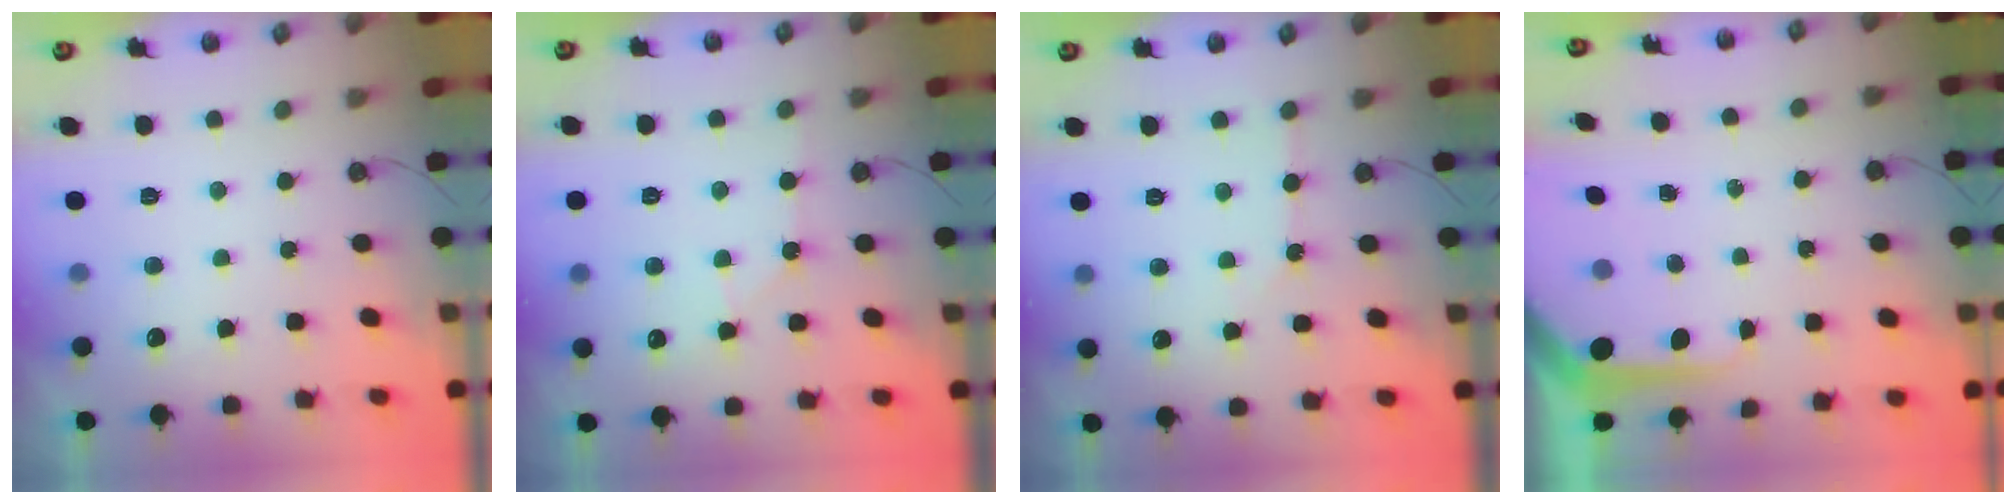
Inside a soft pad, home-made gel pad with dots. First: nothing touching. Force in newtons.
{"total": 5.6, "press": 5.6, "slide": 0.7}
{"total": 3.6, "press": 3.5, "slide": 0.6}
{"total": 6.7, "press": 6.7, "slide": 0.3}